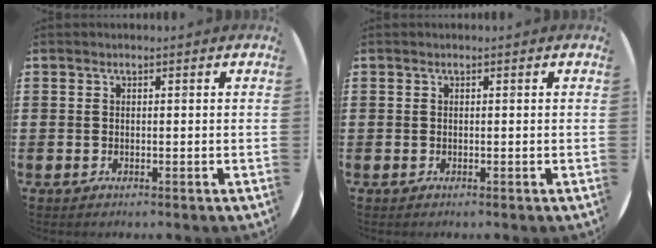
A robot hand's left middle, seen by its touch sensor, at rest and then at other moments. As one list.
[{"total": 0.0}]